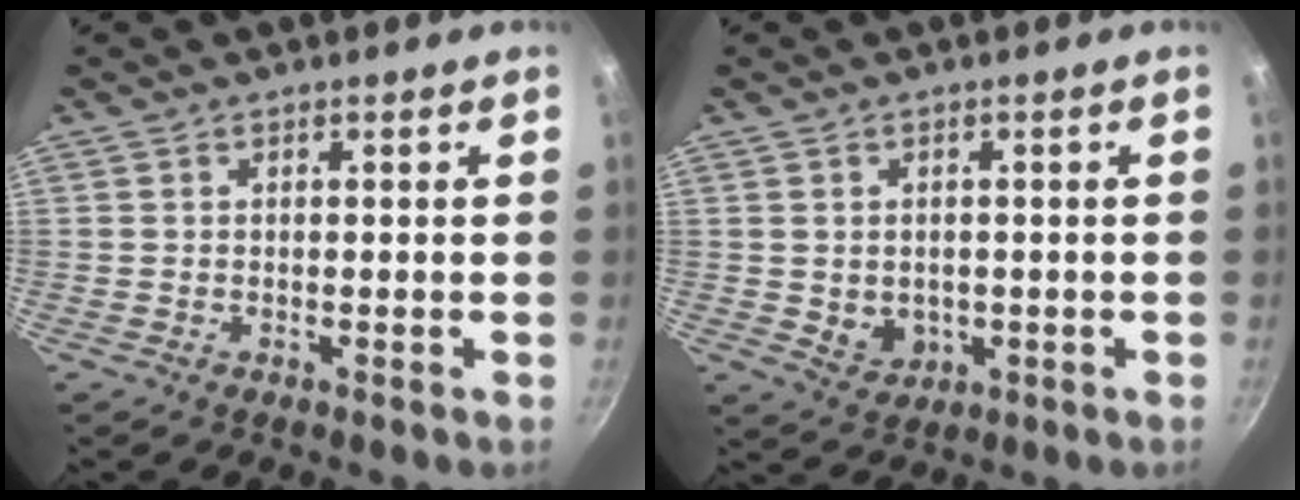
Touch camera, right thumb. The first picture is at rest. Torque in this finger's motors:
{"motor_torque": [0.62, -0.07, -0.28, -0.13, 0.11]}